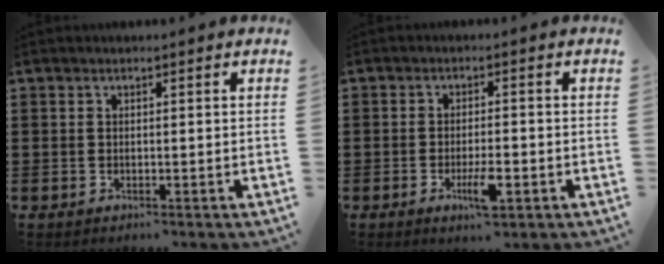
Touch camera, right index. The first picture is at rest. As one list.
[{"total": 4.9, "force": [-2.0, 1.2, 4.4], "torque": [-0.083, -0.008, -0.036]}]